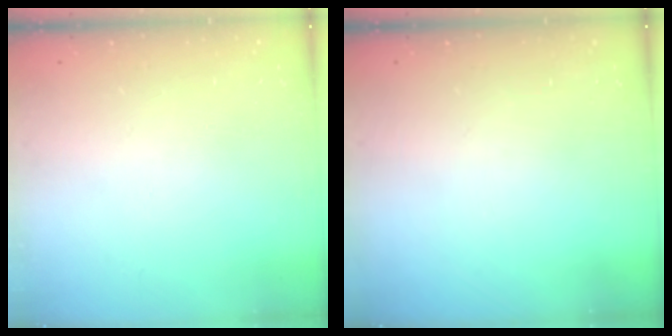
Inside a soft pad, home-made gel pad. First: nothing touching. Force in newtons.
{"total": 0.0}